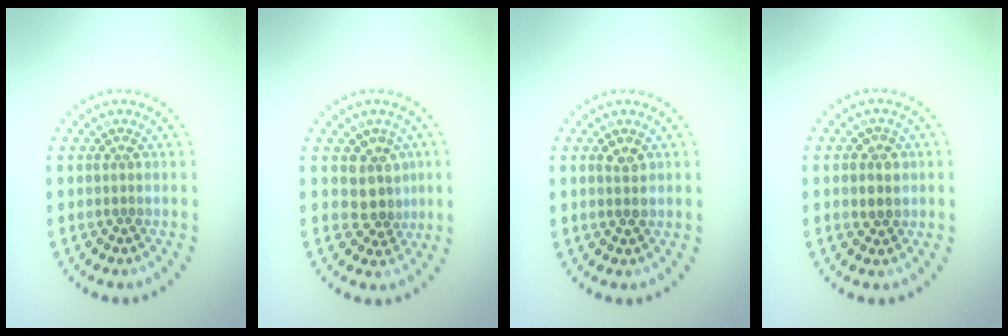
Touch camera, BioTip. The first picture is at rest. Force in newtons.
{"total": 3.0, "press": 2.3, "slide": 1.8}
{"total": 1.5, "press": 1.5, "slide": 0.2}
{"total": 1.6, "press": 1.6, "slide": 0.5}